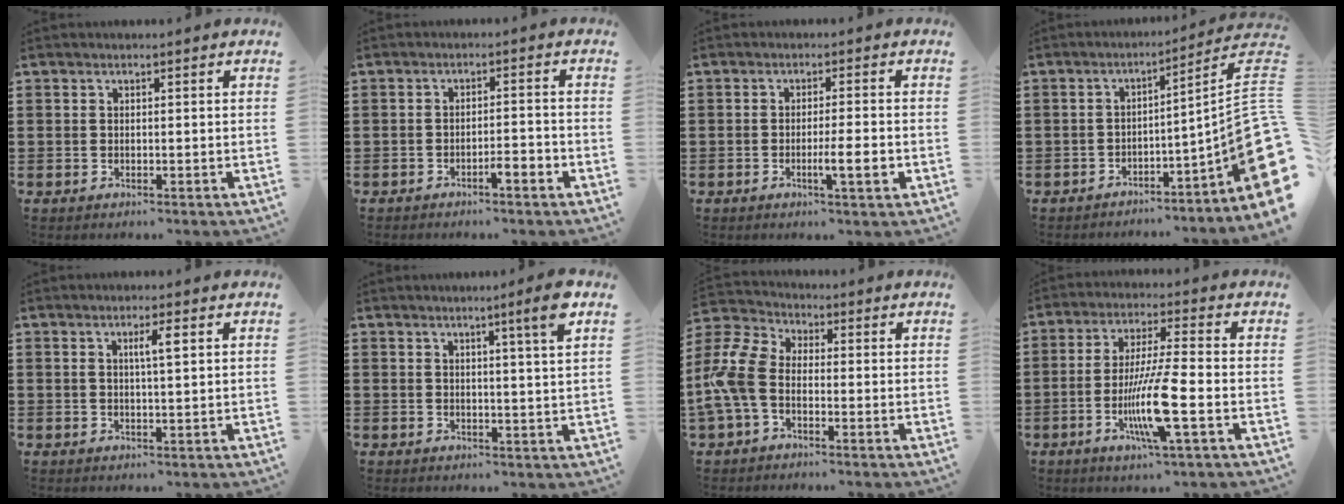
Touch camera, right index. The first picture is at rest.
{"total": 2.4, "force": [-1.8, 0.1, 1.6], "torque": [-0.028, 0.002, -0.035]}
{"total": 4.9, "force": [-1.6, 0.3, 4.6], "torque": [-0.073, -0.008, -0.027]}
{"total": 9.6, "force": [-1.6, 1.8, 9.3], "torque": [-0.116, -0.027, -0.036]}
{"total": 2.8, "force": [0.8, 0.3, 2.6], "torque": [-0.052, 0.004, 0.011]}
{"total": 5.1, "force": [2.8, -0.7, 4.1], "torque": [-0.061, -0.012, 0.040]}
{"total": 7.6, "force": [-2.5, 4.6, 5.5], "torque": [-0.156, -0.008, -0.058]}
{"total": 10.7, "force": [-3.4, 0.9, 10.1], "torque": [-0.205, -0.019, -0.068]}